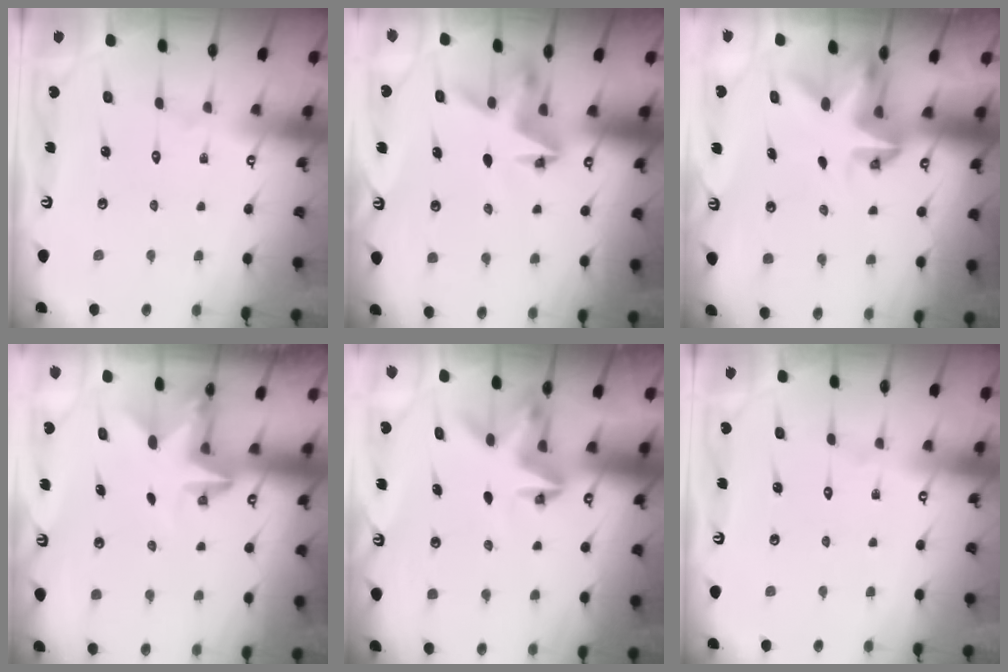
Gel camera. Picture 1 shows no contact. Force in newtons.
{"total": 4.3, "press": 4.3, "slide": 0.1}
{"total": 4.4, "press": 4.3, "slide": 0.3}
{"total": 2.4, "press": 2.3, "slide": 0.4}
{"total": 4.0, "press": 3.9, "slide": 0.5}
{"total": 0.0}